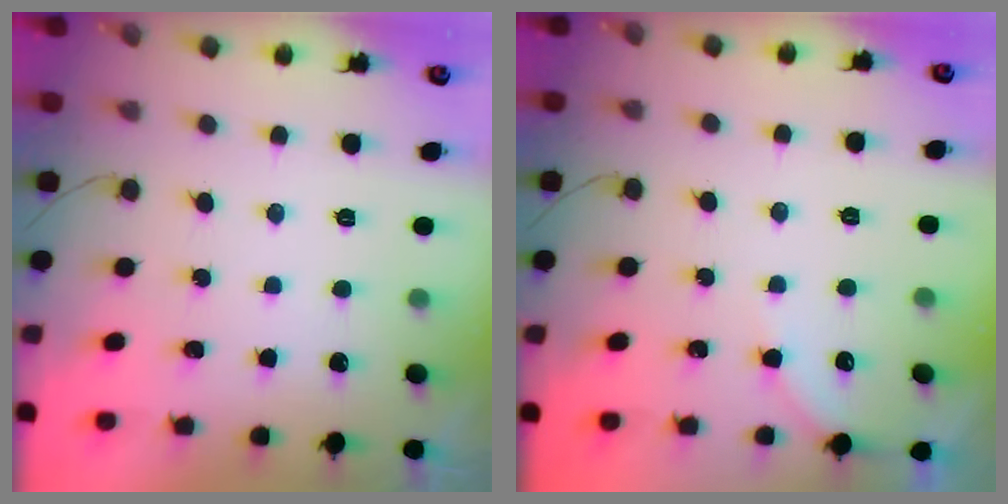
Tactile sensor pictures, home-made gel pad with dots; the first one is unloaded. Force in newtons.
{"total": 3.6, "press": 3.5, "slide": 0.5}